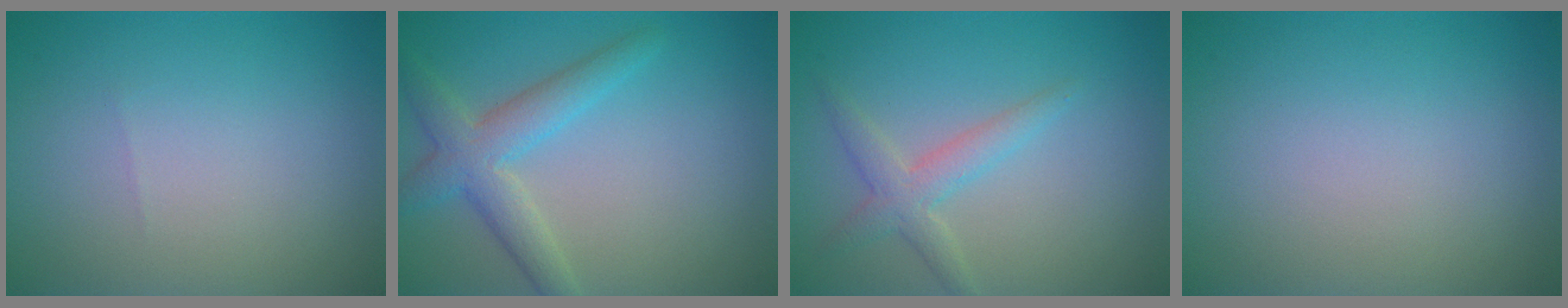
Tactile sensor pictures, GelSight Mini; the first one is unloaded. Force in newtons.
{"total": 4.1, "press": 4.1, "slide": 0.2}
{"total": 2.5, "press": 2.5, "slide": 0.1}
{"total": 0.0}